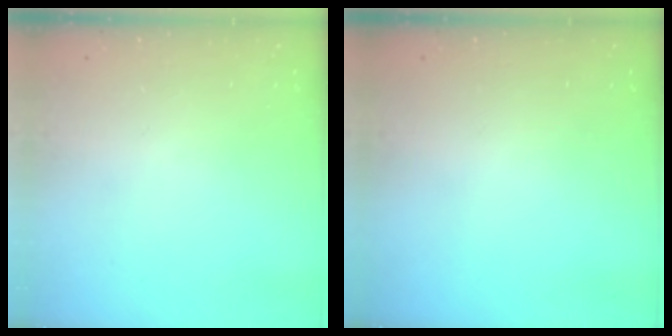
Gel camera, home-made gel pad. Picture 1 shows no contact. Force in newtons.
{"total": 0.0}